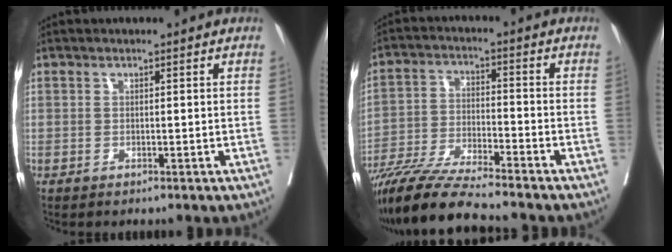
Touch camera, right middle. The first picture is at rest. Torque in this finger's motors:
{"motor_torque": [0.91, -1.23, 0.26, 0.10]}